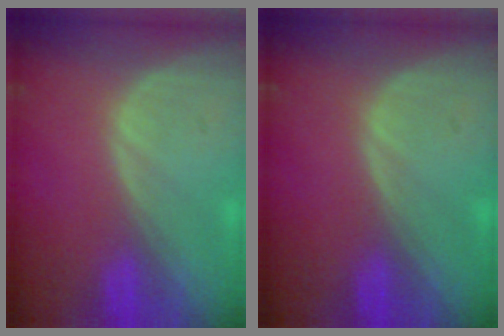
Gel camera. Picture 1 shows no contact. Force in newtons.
{"total": 0.0}